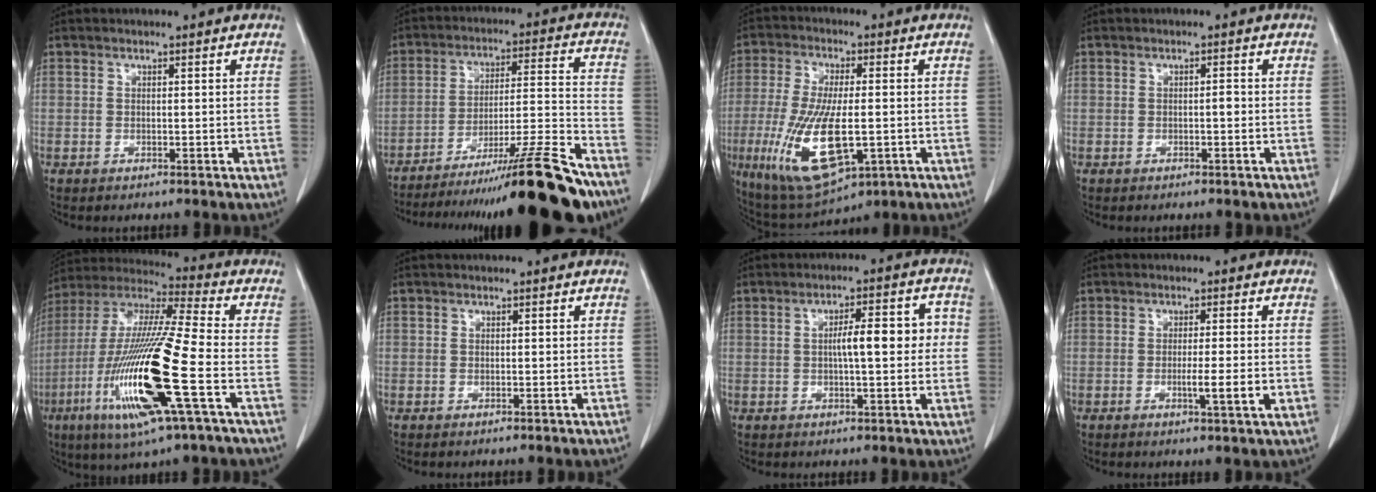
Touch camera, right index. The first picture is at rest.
{"total": 22.9, "force": [-18.8, -1.0, 13.0], "torque": [-0.153, -0.011, -0.295]}
{"total": 14.8, "force": [-3.4, 4.6, 13.6], "torque": [-0.276, -0.020, -0.046]}
{"total": 0.8, "force": [-0.2, 0.2, 0.7], "torque": [-0.010, 0.003, -0.003]}
{"total": 21.8, "force": [-6.8, 1.2, 20.7], "torque": [-0.447, -0.034, -0.132]}
{"total": 0.0}
{"total": 7.4, "force": [0.4, 1.8, 7.1], "torque": [-0.107, 0.026, 0.007]}
{"total": 4.2, "force": [-1.1, -0.3, 4.0], "torque": [-0.063, -0.008, -0.016]}